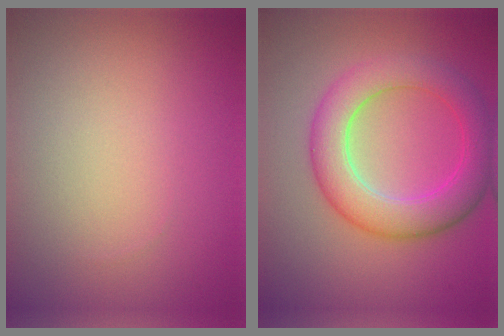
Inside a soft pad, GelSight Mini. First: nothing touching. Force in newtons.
{"total": 6.2, "press": 6.2, "slide": 0.3}